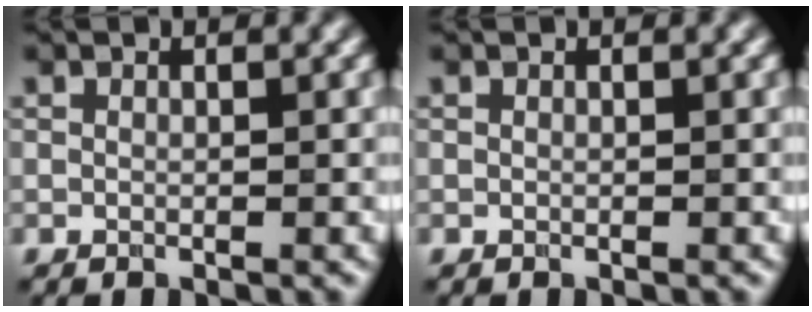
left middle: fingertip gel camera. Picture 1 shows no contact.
{"total": 0.0}